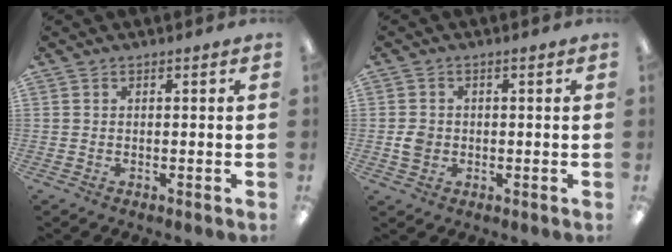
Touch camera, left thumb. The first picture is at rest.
{"total": 3.1, "force": [-0.4, 2.7, 1.5], "torque": [-0.019, 0.002, -0.009]}